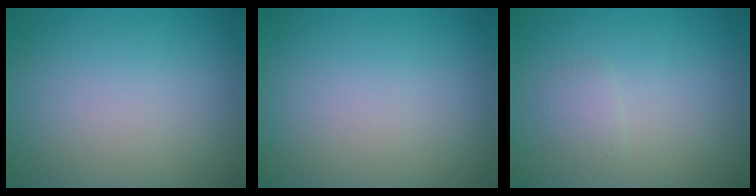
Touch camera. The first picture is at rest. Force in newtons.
{"total": 0.0}
{"total": 1.2, "press": 1.2, "slide": 0.1}